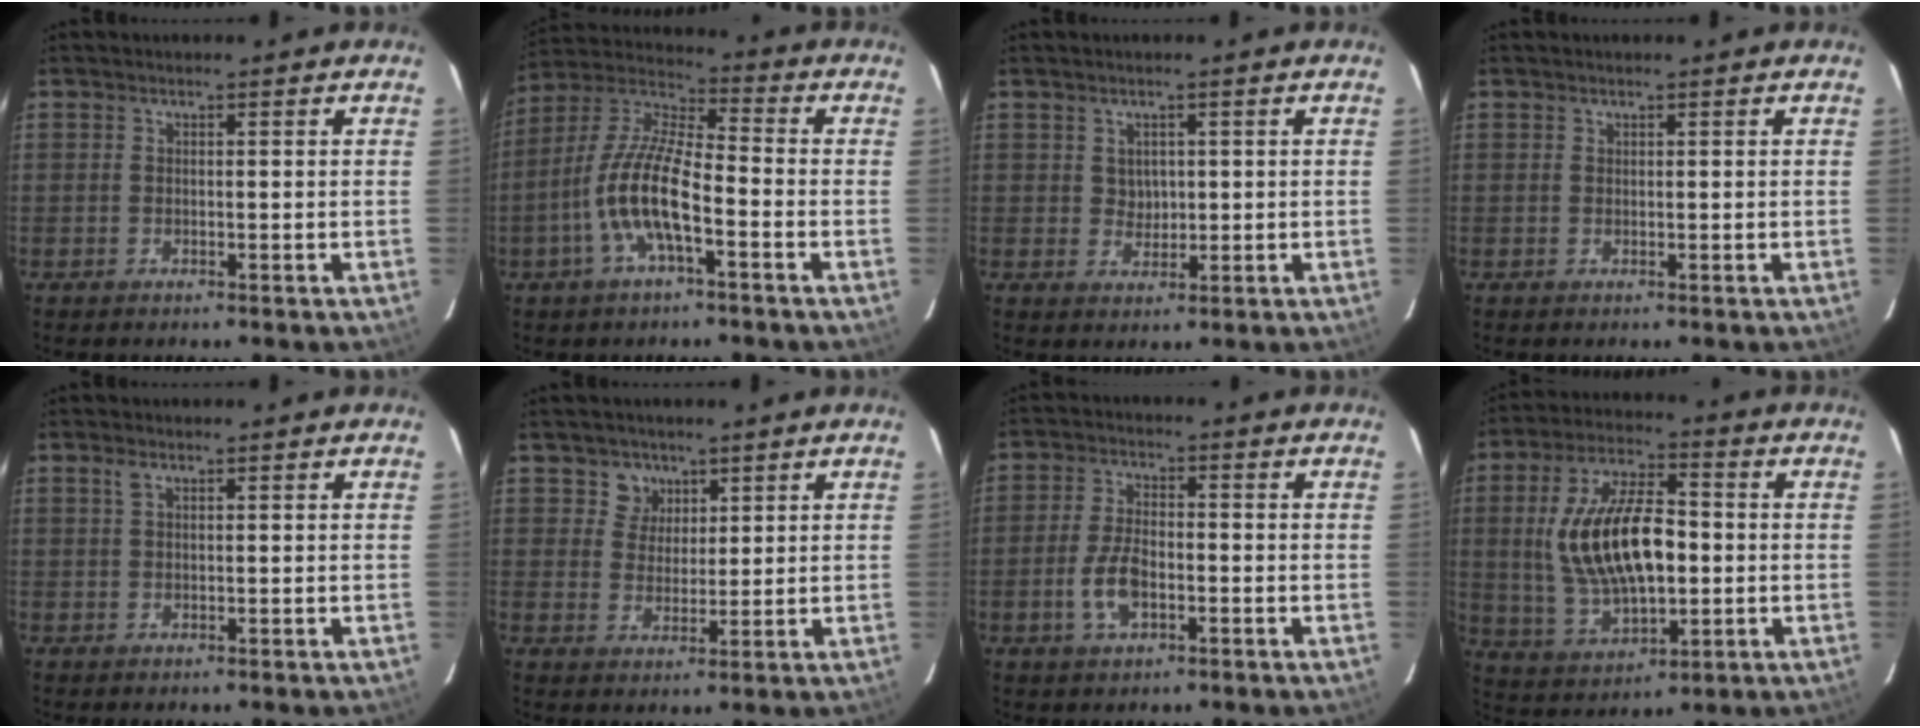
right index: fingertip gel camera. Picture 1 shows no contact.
{"total": 12.8, "force": [-4.7, 3.6, 11.3], "torque": [-0.235, 0.001, -0.094]}
{"total": 2.5, "force": [0.6, 2.3, 0.8], "torque": [-0.009, 0.004, 0.013]}
{"total": 0.0}
{"total": 1.1, "force": [0.7, 0.5, 0.8], "torque": [-0.017, 0.003, 0.012]}
{"total": 4.4, "force": [2.4, 3.7, 0.3], "torque": [0.005, 0.007, 0.043]}
{"total": 6.8, "force": [-2.2, 3.4, 5.4], "torque": [-0.116, 0.001, -0.040]}
{"total": 17.9, "force": [0.1, 8.6, 15.7], "torque": [-0.309, 0.006, 0.017]}